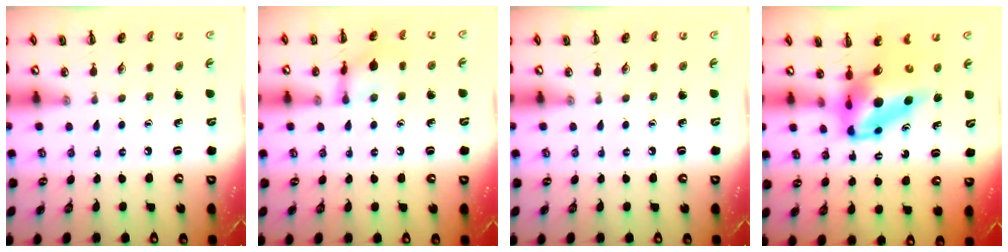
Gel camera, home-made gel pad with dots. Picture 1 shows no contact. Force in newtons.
{"total": 9.4, "press": 9.4, "slide": 0.7}
{"total": 0.0}
{"total": 8.6, "press": 8.1, "slide": 2.9}